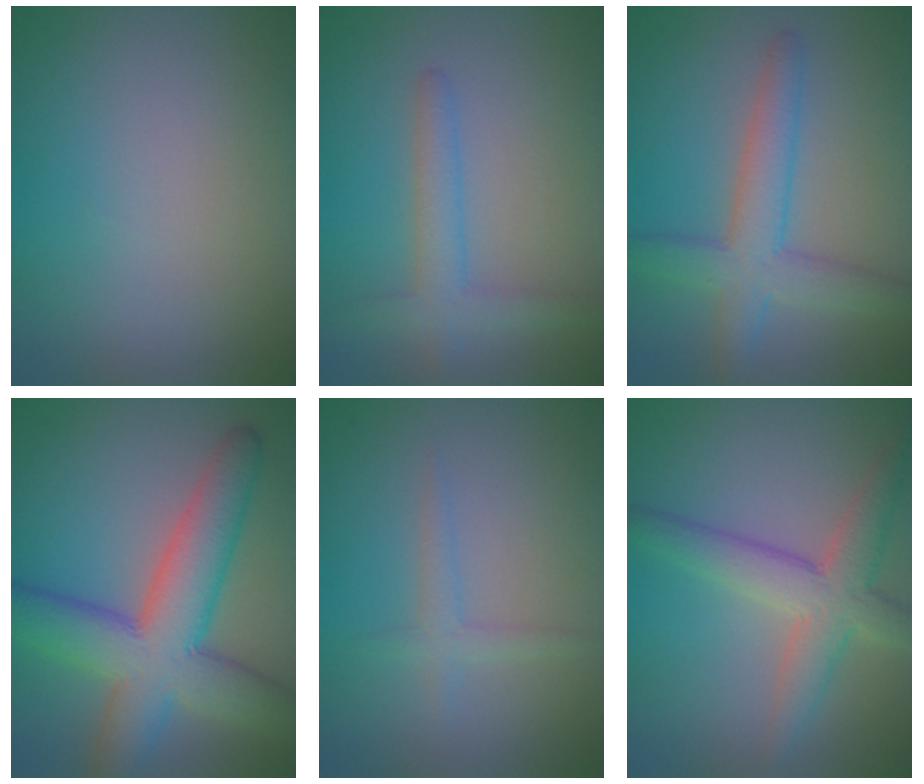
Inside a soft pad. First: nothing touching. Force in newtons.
{"total": 2.8, "press": 2.8, "slide": 0.2}
{"total": 4.4, "press": 4.4, "slide": 0.2}
{"total": 9.3, "press": 9.3, "slide": 0.3}
{"total": 1.4, "press": 1.4, "slide": 0.1}
{"total": 4.9, "press": 4.9, "slide": 0.3}